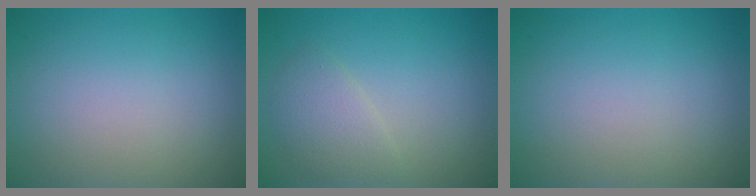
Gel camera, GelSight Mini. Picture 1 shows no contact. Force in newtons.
{"total": 2.3, "press": 2.3, "slide": 0.1}
{"total": 0.0}